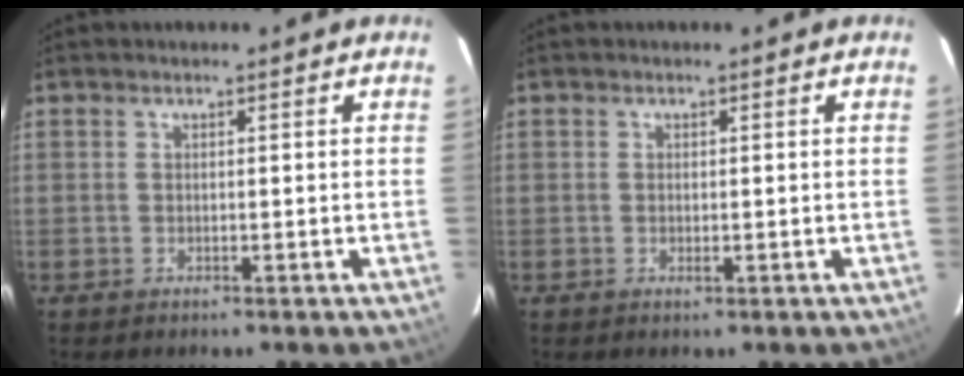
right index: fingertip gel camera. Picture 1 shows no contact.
{"total": 0.6, "force": [0.0, 0.4, 0.4], "torque": [-0.007, 0.001, 0.002]}